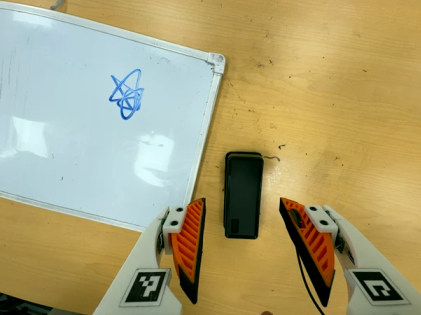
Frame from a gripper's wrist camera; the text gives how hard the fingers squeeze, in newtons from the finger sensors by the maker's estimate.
{"total": 0.0}